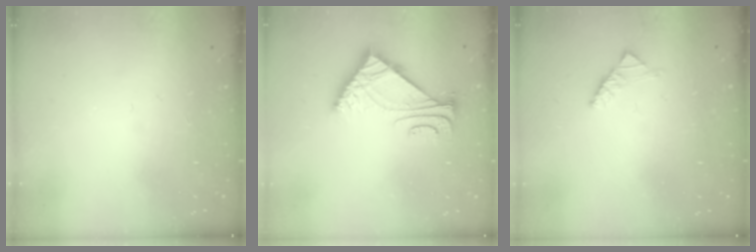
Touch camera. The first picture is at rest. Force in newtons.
{"total": 6.5, "press": 6.5, "slide": 0.4}
{"total": 2.6, "press": 2.5, "slide": 0.8}